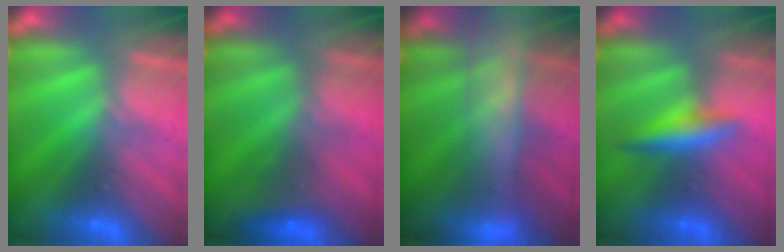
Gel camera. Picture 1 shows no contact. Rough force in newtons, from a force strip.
{"total": 4.7}
{"total": 8.0}
{"total": 2.1}